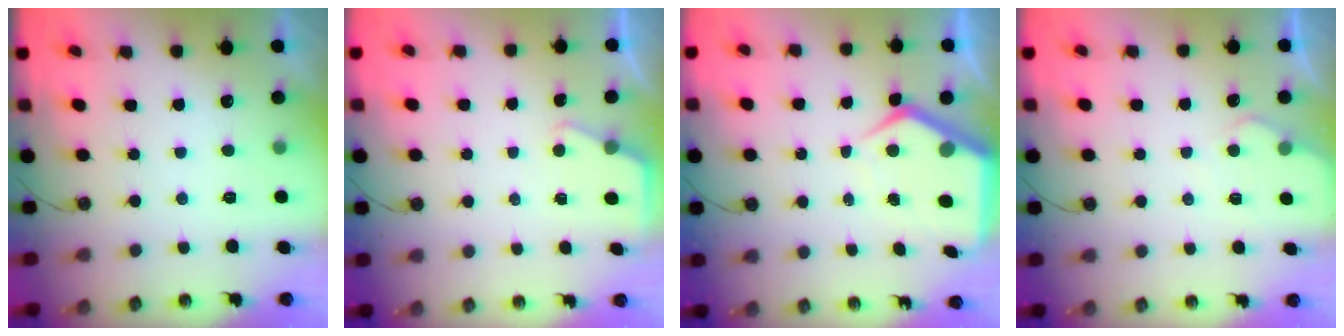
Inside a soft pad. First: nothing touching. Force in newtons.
{"total": 2.7, "press": 2.7, "slide": 0.4}
{"total": 7.3, "press": 7.2, "slide": 0.7}
{"total": 4.1, "press": 4.0, "slide": 0.5}